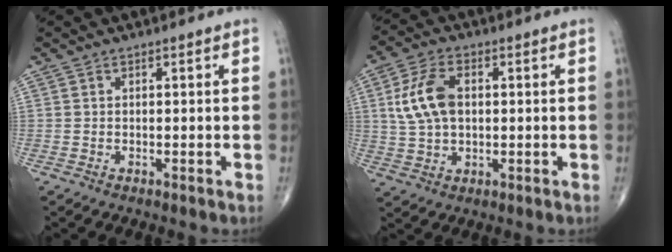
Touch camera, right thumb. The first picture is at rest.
{"total": 9.6, "force": [1.5, 5.7, 7.5], "torque": [-0.153, 0.007, 0.032]}